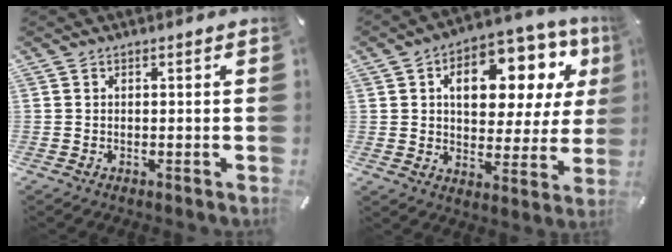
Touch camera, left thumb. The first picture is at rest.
{"total": 16.3, "force": [6.7, 9.9, 11.1], "torque": [-0.151, -0.033, 0.109]}